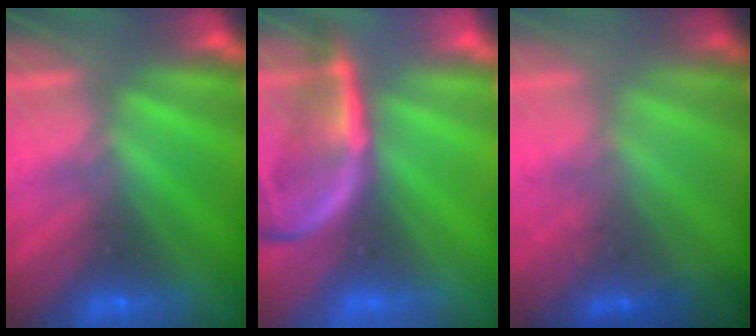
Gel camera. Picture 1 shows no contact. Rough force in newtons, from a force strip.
{"total": 2.3}
{"total": 1.4}